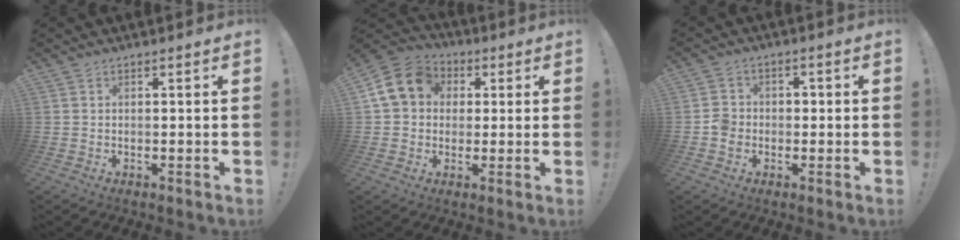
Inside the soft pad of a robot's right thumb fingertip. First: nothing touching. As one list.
[{"total": 13.4, "force": [3.3, 11.1, 6.6], "torque": [-0.105, 0.001, 0.070]}, {"total": 5.2, "force": [-2.0, 4.5, 1.6], "torque": [-0.008, 0.016, -0.038]}]